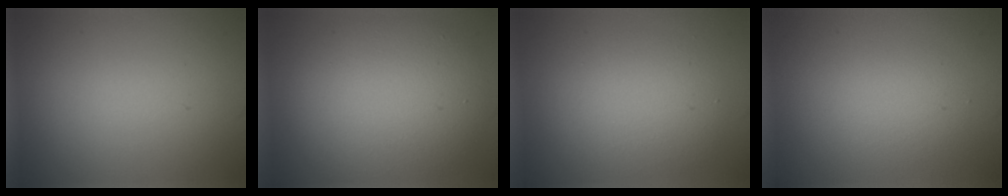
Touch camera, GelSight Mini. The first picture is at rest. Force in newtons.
{"total": 8.5, "press": 8.5, "slide": 0.5}
{"total": 3.9, "press": 3.9, "slide": 0.5}
{"total": 2.4, "press": 2.4, "slide": 0.3}